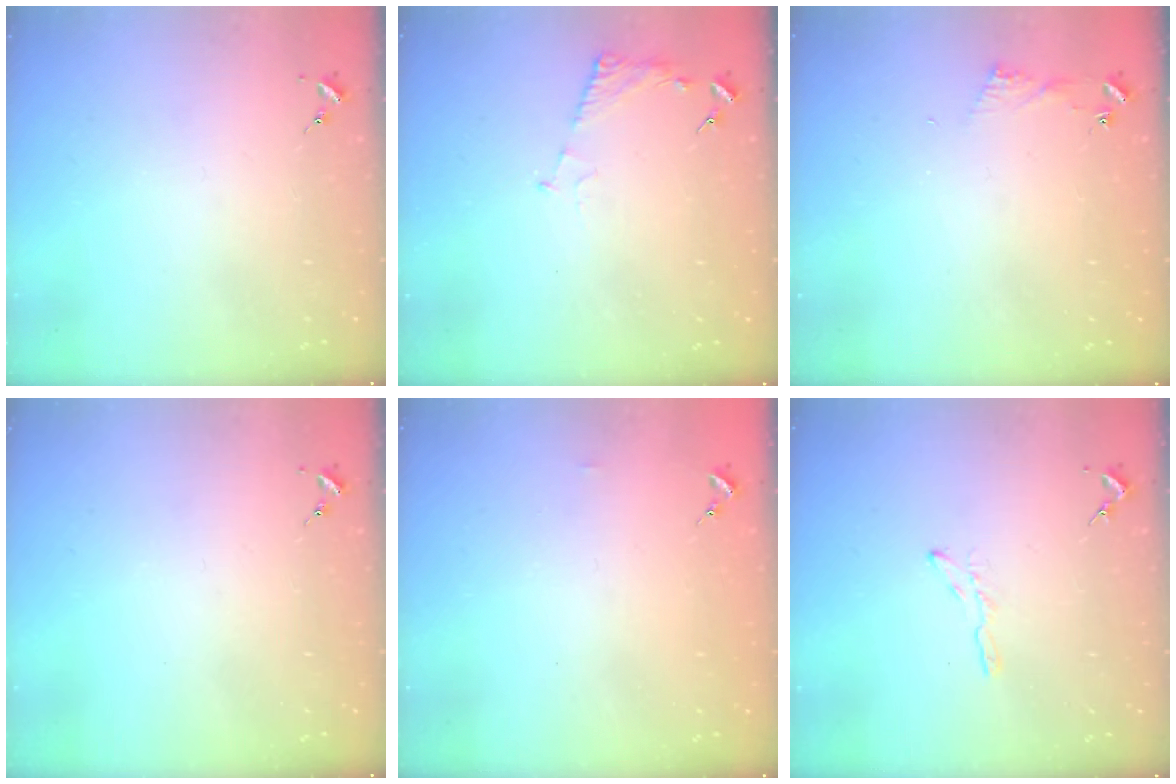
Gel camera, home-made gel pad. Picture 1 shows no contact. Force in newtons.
{"total": 5.1, "press": 5.1, "slide": 0.7}
{"total": 5.6, "press": 5.6, "slide": 0.7}
{"total": 0.0}
{"total": 3.0, "press": 3.0, "slide": 0.3}
{"total": 3.6, "press": 3.5, "slide": 0.4}